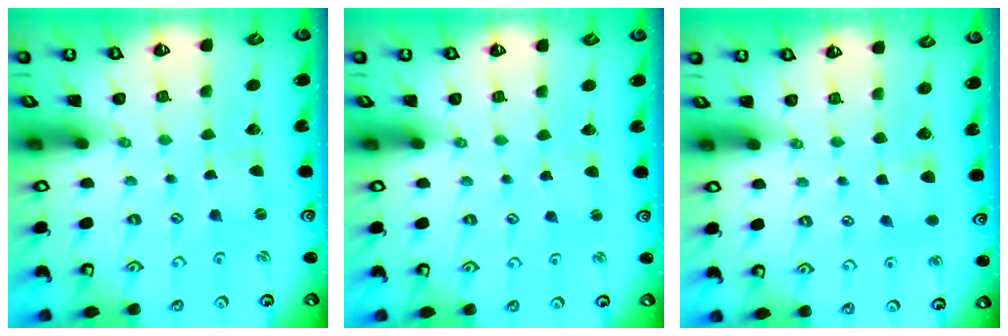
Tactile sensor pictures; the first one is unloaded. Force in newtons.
{"total": 2.1, "press": 2.1, "slide": 0.3}
{"total": 4.5, "press": 4.4, "slide": 0.7}